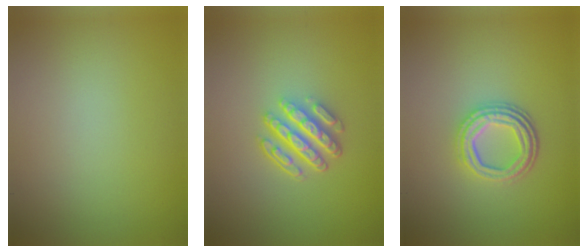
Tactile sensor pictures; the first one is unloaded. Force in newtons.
{"total": 4.8, "press": 3.6, "slide": 3.2}
{"total": 4.2, "press": 3.2, "slide": 2.7}